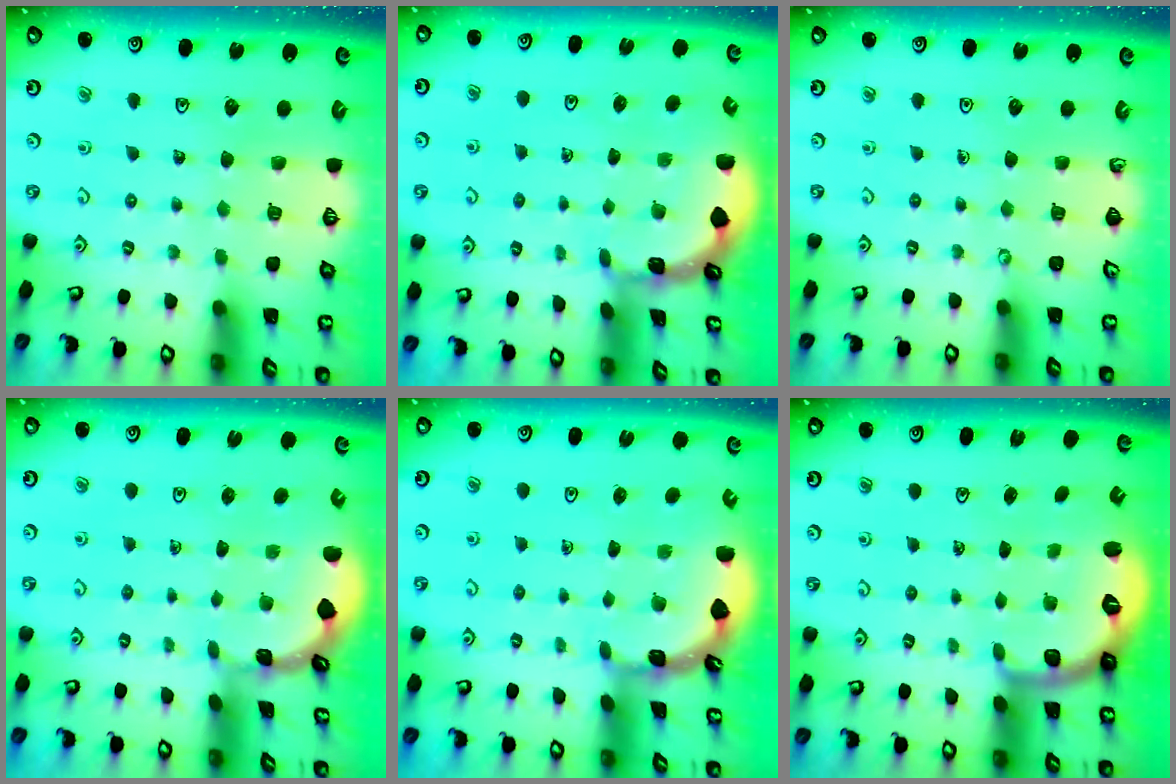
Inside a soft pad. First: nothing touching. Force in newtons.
{"total": 1.0, "press": 1.0, "slide": 0.2}
{"total": 0.0}
{"total": 0.5, "press": 0.5, "slide": 0.2}
{"total": 1.7, "press": 1.7, "slide": 0.1}
{"total": 2.8, "press": 1.8, "slide": 2.1}